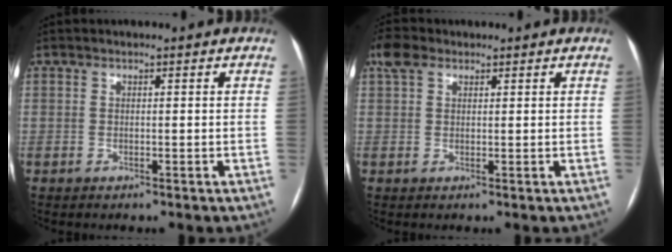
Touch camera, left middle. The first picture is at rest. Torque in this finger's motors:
{"motor_torque": [0.40, -0.38, 0.14, 0.00]}